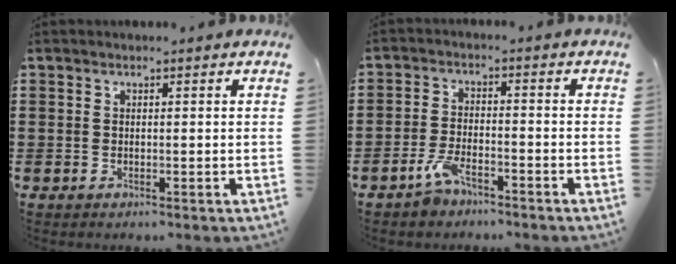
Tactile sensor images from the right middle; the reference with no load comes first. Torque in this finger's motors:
{"motor_torque": [-0.12, -0.06, 0.06, 0.05]}